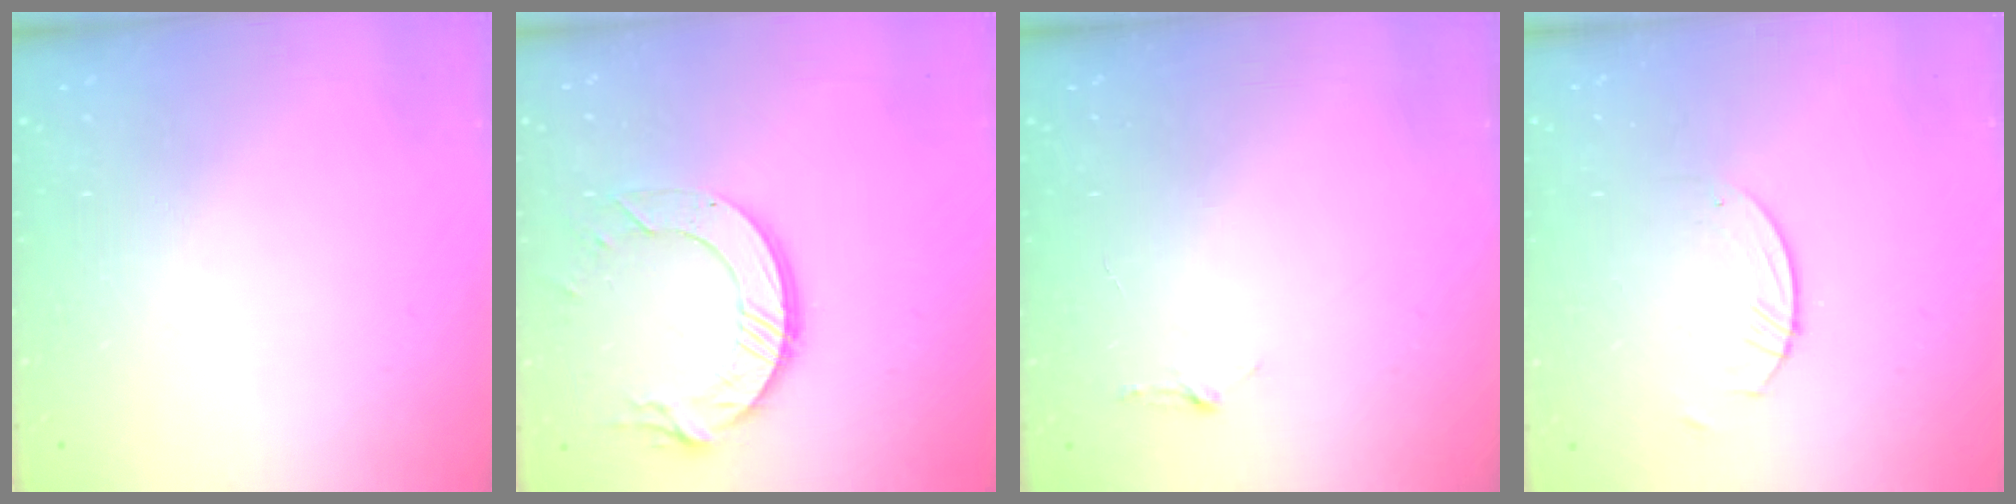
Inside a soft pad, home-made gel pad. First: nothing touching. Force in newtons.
{"total": 11.1, "press": 11.0, "slide": 1.1}
{"total": 2.9, "press": 2.9, "slide": 0.3}
{"total": 0.8, "press": 0.8, "slide": 0.2}